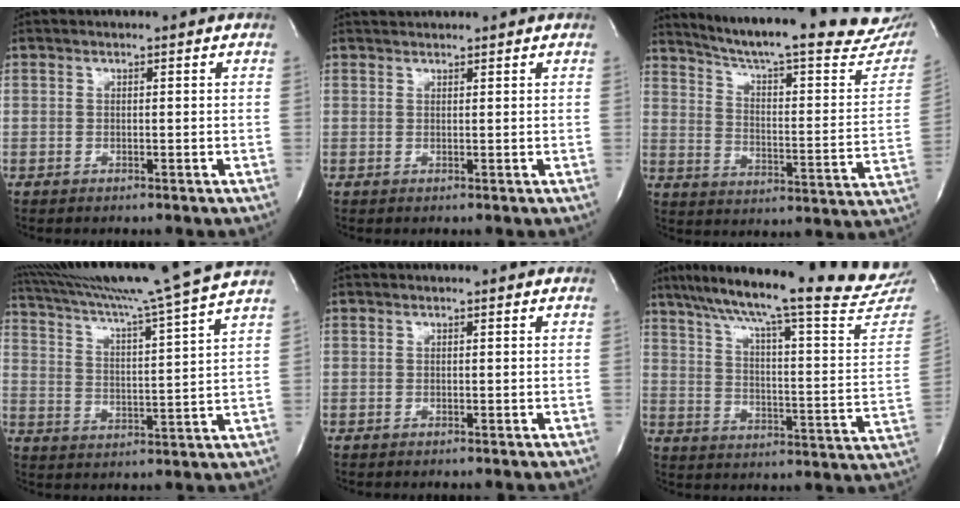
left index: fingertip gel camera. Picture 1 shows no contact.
{"total": 2.2, "force": [2.1, 0.3, 0.3], "torque": [-0.008, 0.025, 0.039]}
{"total": 29.0, "force": [25.4, 3.4, 13.7], "torque": [-0.209, -0.075, 0.323]}
{"total": 21.4, "force": [18.7, -3.4, 9.9], "torque": [-0.178, -0.041, 0.271]}
{"total": 0.0}
{"total": 28.6, "force": [25.5, 1.3, 12.8], "torque": [-0.205, -0.070, 0.327]}